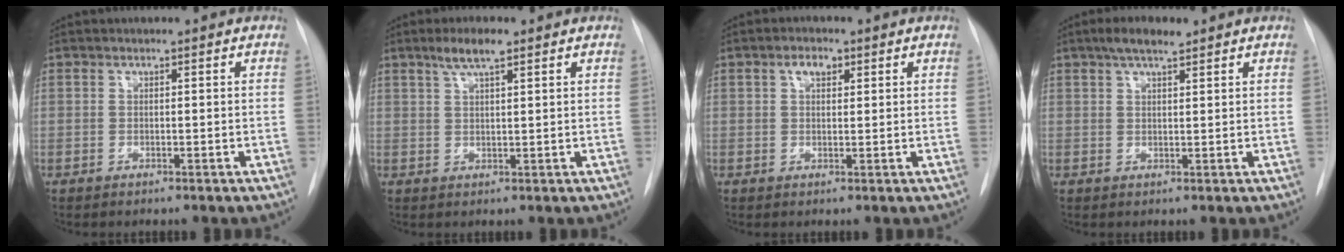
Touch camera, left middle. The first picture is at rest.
{"total": 4.0, "force": [2.6, 0.6, 2.9], "torque": [-0.059, 0.005, 0.048]}
{"total": 2.5, "force": [1.2, 1.3, 1.7], "torque": [-0.032, 0.008, 0.018]}
{"total": 4.0, "force": [2.9, 1.0, 2.6], "torque": [-0.053, 0.011, 0.049]}